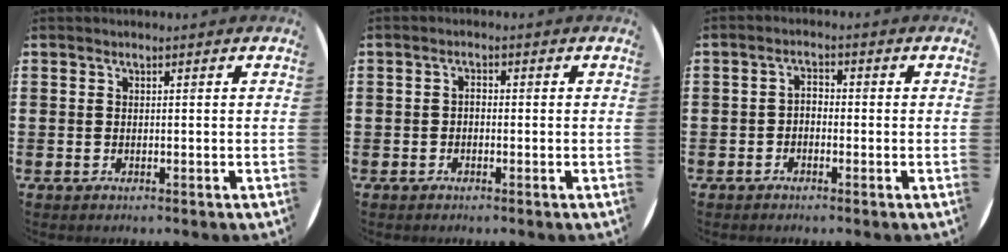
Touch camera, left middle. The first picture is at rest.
{"total": 0.8, "force": [-0.4, 0.4, 0.6], "torque": [-0.013, -0.001, -0.007]}
{"total": 1.4, "force": [-0.9, 0.7, 0.8], "torque": [-0.017, 0.005, -0.019]}